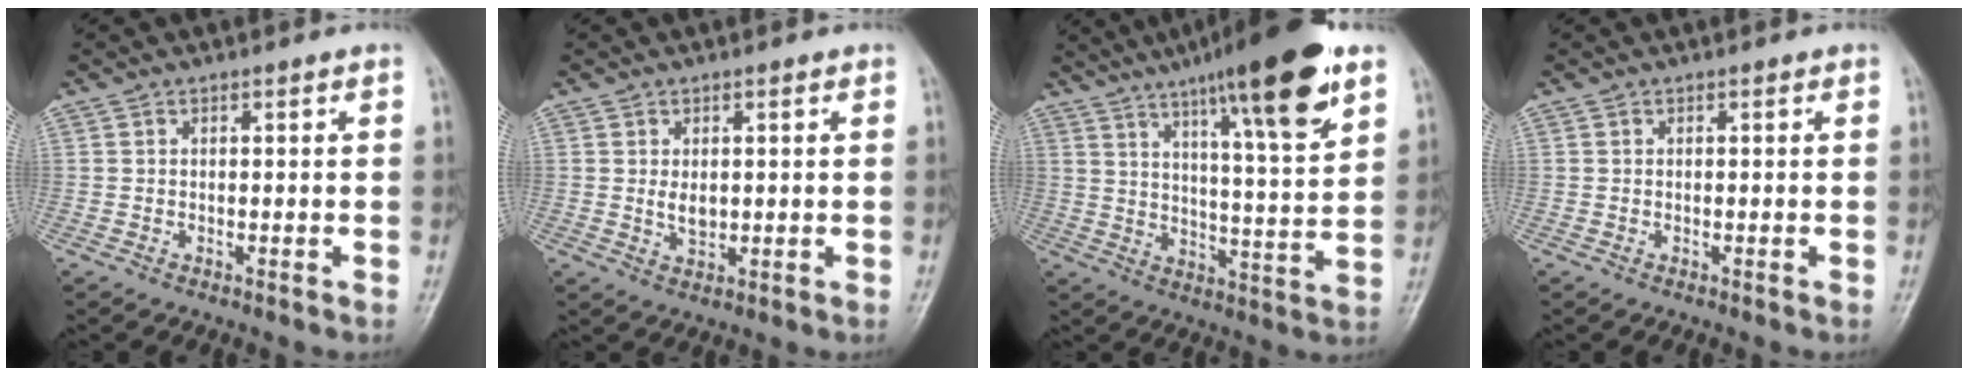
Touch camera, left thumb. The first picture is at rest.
{"total": 2.7, "force": [0.4, 1.7, 2.0], "torque": [-0.024, -0.007, 0.013]}
{"total": 19.9, "force": [12.1, 2.9, 15.6], "torque": [-0.218, -0.045, 0.187]}
{"total": 0.0}